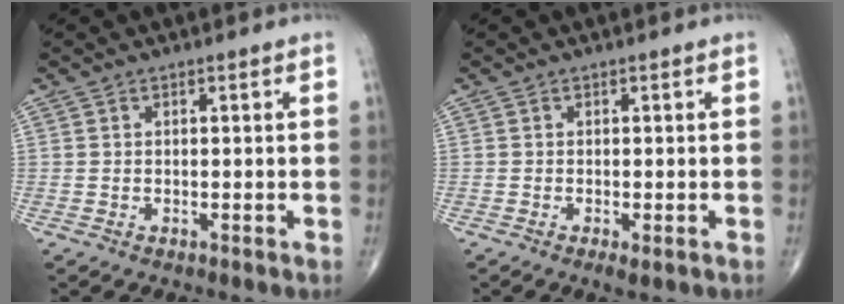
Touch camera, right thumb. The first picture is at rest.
{"total": 1.7, "force": [-0.7, 0.5, 1.5], "torque": [-0.029, -0.006, -0.013]}